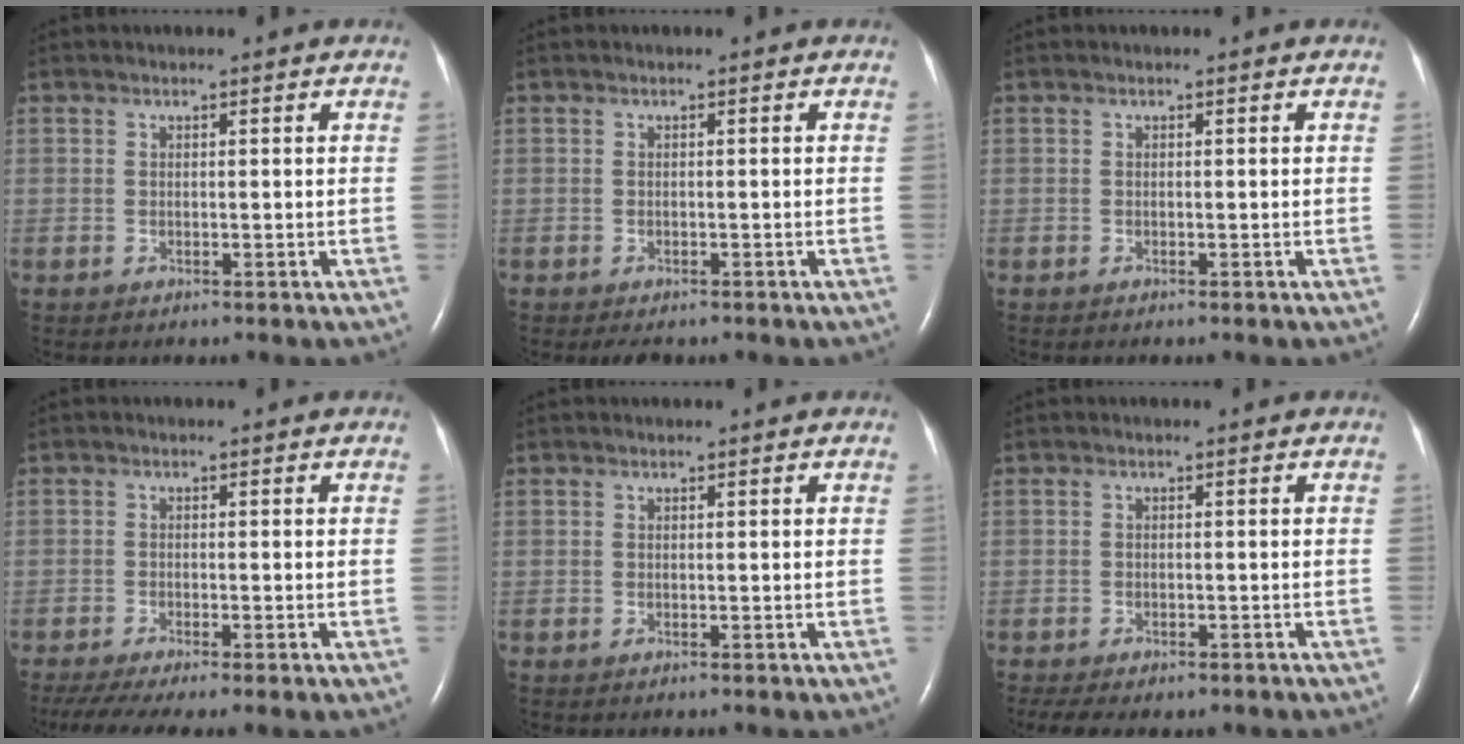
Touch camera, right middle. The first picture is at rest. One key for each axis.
{"total": 1.9, "fx": -1.5, "fy": 0.8, "fz": 0.8, "tx": -0.014, "ty": -0.003, "tz": -0.017}
{"total": 0.0}
{"total": 7.9, "fx": -5.9, "fy": 0.7, "fz": 5.2, "tx": -0.087, "ty": -0.015, "tz": -0.097}
{"total": 0.0}
{"total": 6.6, "fx": -5.0, "fy": 2.6, "fz": 3.4, "tx": -0.053, "ty": -0.007, "tz": -0.064}